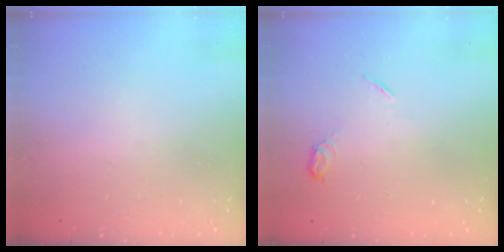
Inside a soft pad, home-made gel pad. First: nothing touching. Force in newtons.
{"total": 5.3, "press": 5.3, "slide": 0.7}